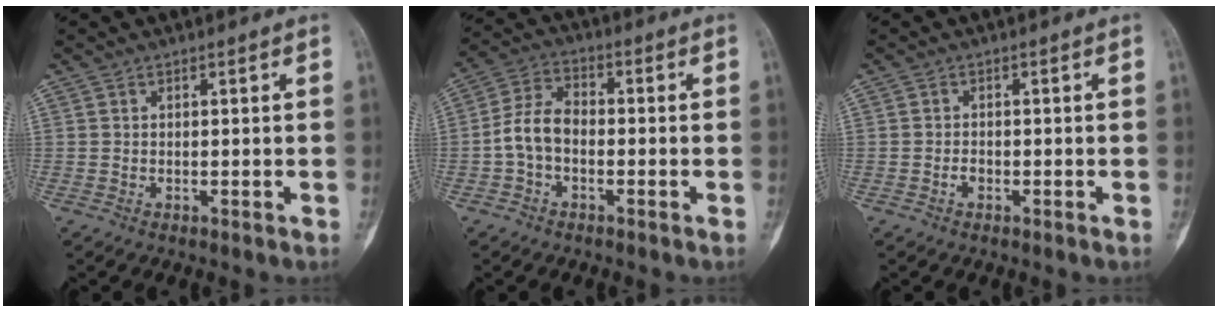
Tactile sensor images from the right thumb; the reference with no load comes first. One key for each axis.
{"total": 7.0, "fx": -1.6, "fy": 4.5, "fz": 5.1, "tx": -0.096, "ty": 0.027, "tz": -0.042}
{"total": 1.1, "fx": -0.6, "fy": 0.8, "fz": 0.6, "tx": -0.008, "ty": 0.004, "tz": -0.011}